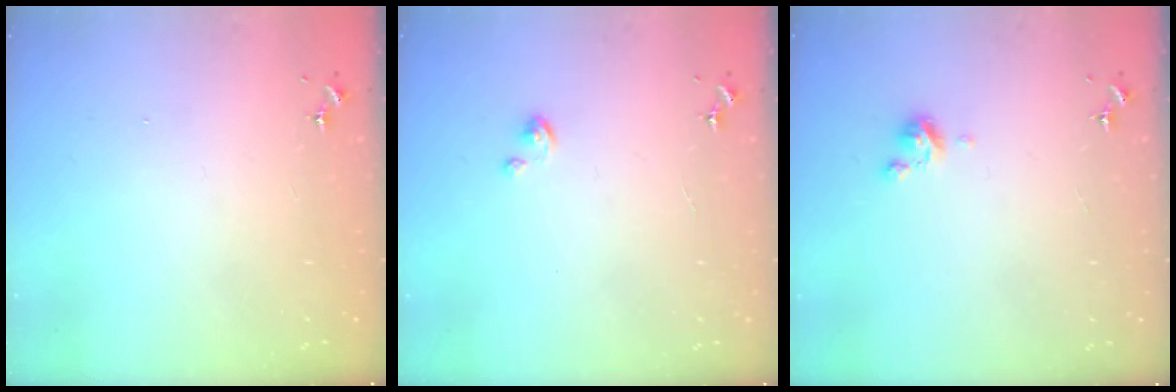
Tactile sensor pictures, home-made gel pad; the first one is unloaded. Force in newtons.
{"total": 2.8, "press": 2.8, "slide": 0.2}
{"total": 4.3, "press": 4.3, "slide": 0.3}